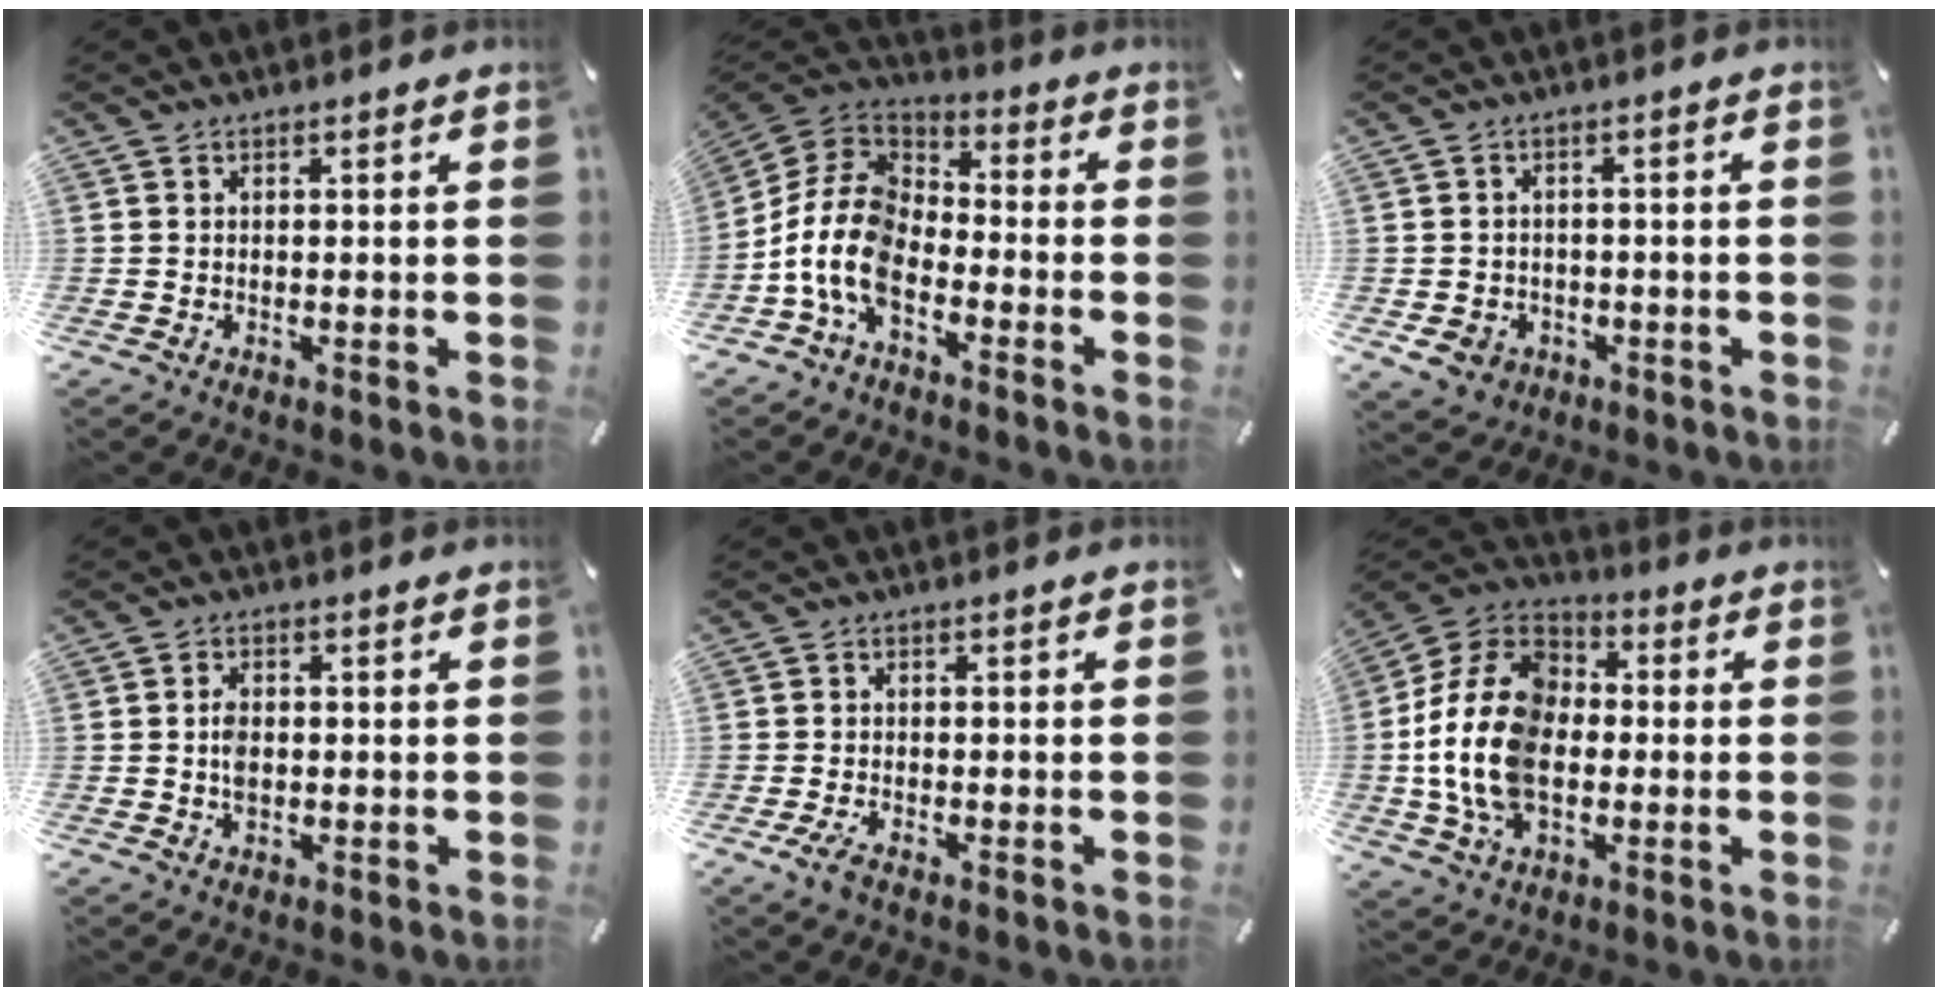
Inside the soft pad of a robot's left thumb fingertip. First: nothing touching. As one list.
[{"total": 13.3, "force": [-7.0, 7.9, 8.1], "torque": [-0.200, 0.021, -0.141]}, {"total": 4.9, "force": [-1.9, 4.2, 1.8], "torque": [-0.036, 0.008, -0.038]}, {"total": 3.6, "force": [-0.2, 2.3, 2.7], "torque": [-0.051, 0.006, -0.004]}, {"total": 2.8, "force": [-1.7, 1.0, 2.0], "torque": [-0.043, 0.003, -0.034]}, {"total": 17.7, "force": [-2.3, 12.9, 11.9], "torque": [-0.280, 0.022, -0.047]}]